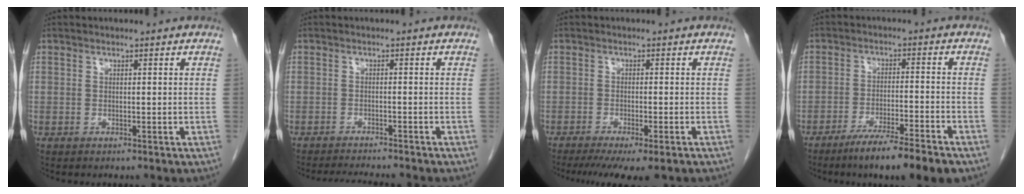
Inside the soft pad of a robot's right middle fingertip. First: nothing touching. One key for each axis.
{"total": 6.5, "fx": -6.1, "fy": 0.3, "fz": 2.2, "tx": -0.028, "ty": -0.014, "tz": -0.090}
{"total": 9.4, "fx": -7.1, "fy": 1.6, "fz": 5.9, "tx": -0.079, "ty": -0.017, "tz": -0.106}
{"total": 9.5, "fx": -7.0, "fy": -0.1, "fz": 6.4, "tx": -0.093, "ty": -0.021, "tz": -0.116}